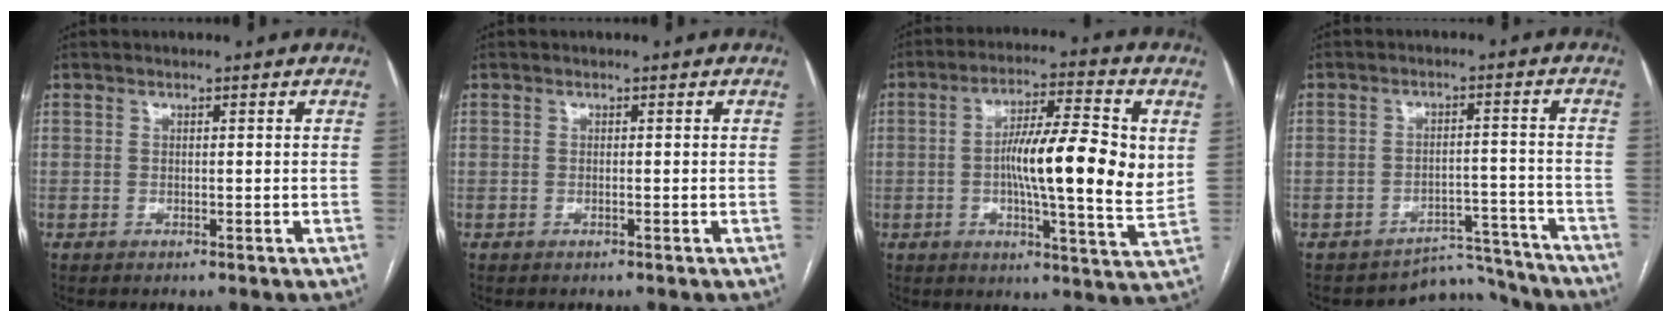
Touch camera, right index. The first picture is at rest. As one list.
[{"total": 0.0}, {"total": 14.7, "force": [1.1, 2.1, 14.5], "torque": [-0.235, 0.007, 0.006]}, {"total": 7.4, "force": [-7.0, 2.1, -1.4], "torque": [0.035, 0.046, -0.093]}]